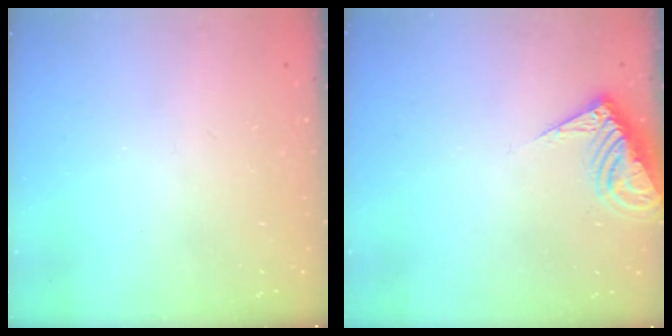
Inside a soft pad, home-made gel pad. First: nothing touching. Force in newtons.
{"total": 9.3, "press": 9.2, "slide": 1.1}